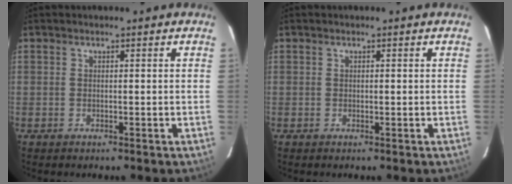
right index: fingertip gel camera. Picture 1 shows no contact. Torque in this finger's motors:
{"motor_torque": [0.01, -0.12, -0.02, 0.00]}